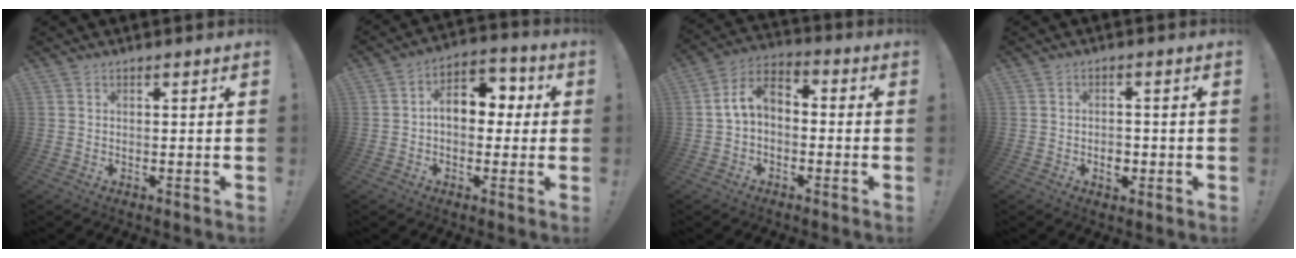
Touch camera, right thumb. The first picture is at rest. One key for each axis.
{"total": 10.6, "fx": 1.1, "fy": 7.2, "fz": 7.7, "tx": -0.109, "ty": 0.010, "tz": 0.024}
{"total": 7.5, "fx": -0.7, "fy": 5.1, "fz": 5.5, "tx": -0.109, "ty": 0.016, "tz": -0.011}
{"total": 3.8, "fx": -1.1, "fy": 2.9, "fz": 2.2, "tx": -0.012, "ty": 0.001, "tz": -0.022}